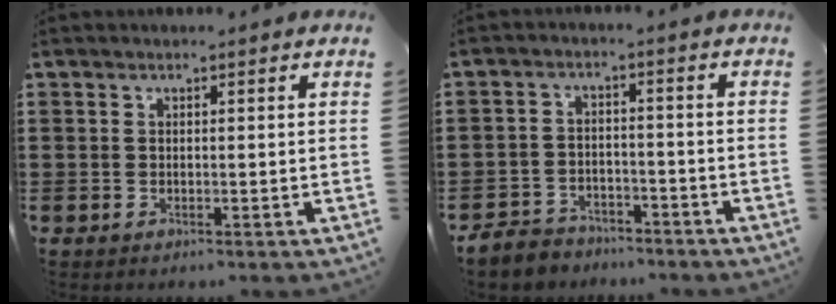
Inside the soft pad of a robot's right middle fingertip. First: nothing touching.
{"total": 4.1, "force": [-3.9, 1.2, 0.1], "torque": [-0.015, 0.003, -0.086]}